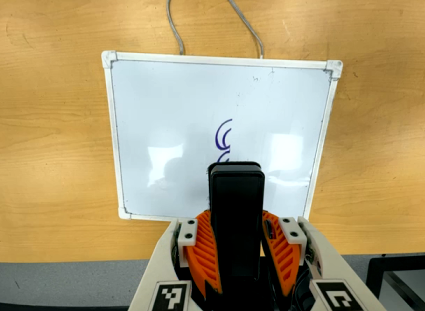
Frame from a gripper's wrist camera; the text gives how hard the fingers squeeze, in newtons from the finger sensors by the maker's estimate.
{"total": 10.3, "left": 8.6, "right": 12.0}